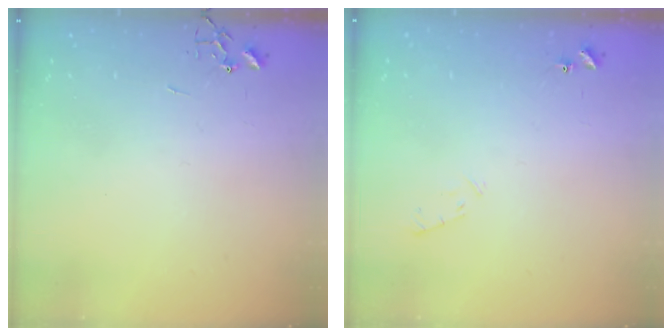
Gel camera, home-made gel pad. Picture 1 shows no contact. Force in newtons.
{"total": 5.3, "press": 5.2, "slide": 0.9}